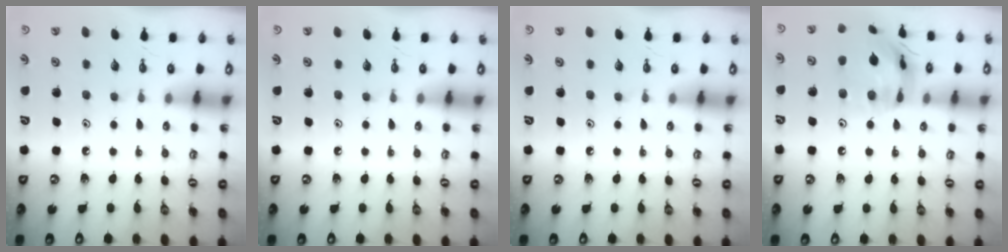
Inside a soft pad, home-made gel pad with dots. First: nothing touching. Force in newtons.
{"total": 0.0}
{"total": 0.0}
{"total": 16.8, "press": 16.7, "slide": 1.8}